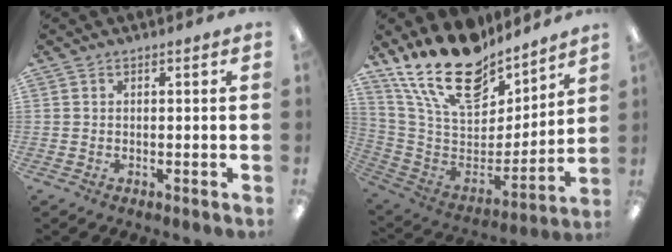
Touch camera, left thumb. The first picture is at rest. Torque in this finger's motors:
{"motor_torque": [1.17, 0.14, 1.43, -1.34, 0.43]}